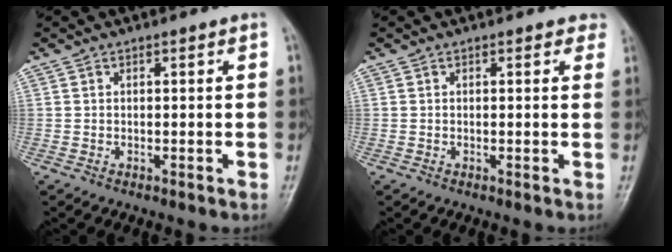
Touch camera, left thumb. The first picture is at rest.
{"total": 1.6, "force": [1.2, 0.9, 0.6], "torque": [0.010, -0.003, 0.001]}